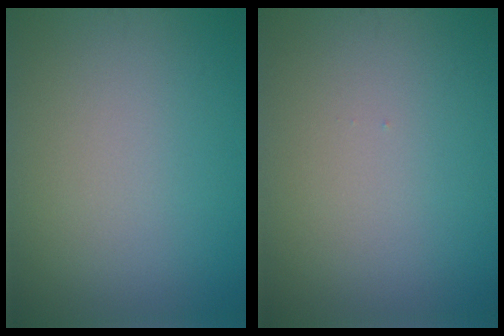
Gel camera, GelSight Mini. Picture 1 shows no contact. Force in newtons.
{"total": 0.0}